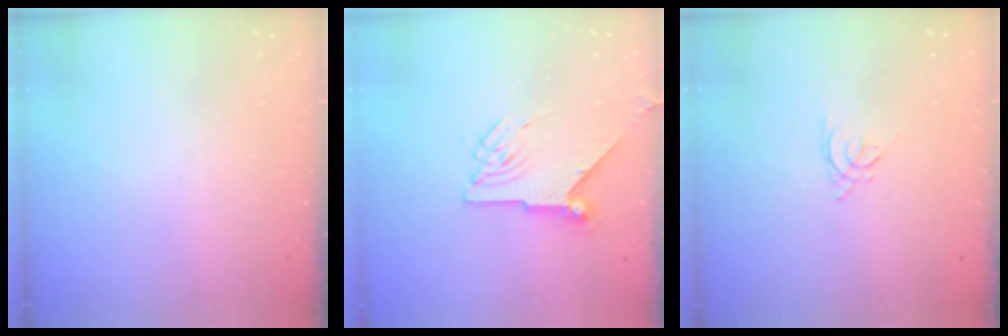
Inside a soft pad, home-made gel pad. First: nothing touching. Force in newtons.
{"total": 8.3, "press": 8.3, "slide": 0.3}
{"total": 2.5, "press": 2.4, "slide": 0.5}